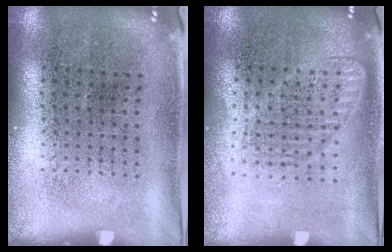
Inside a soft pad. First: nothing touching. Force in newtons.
{"total": 1.5, "press": 1.3, "slide": 0.7}